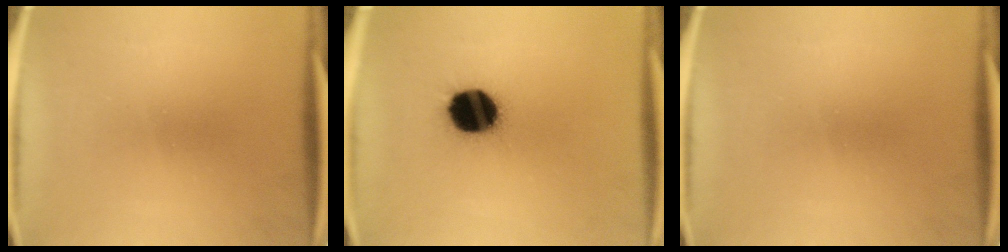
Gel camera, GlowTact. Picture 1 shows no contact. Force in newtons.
{"total": 15.0}
{"total": 0.0}